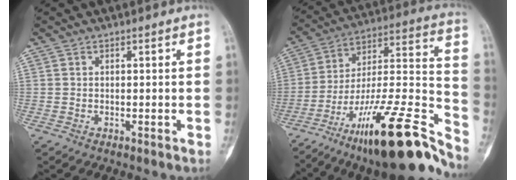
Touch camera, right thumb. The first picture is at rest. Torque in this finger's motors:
{"motor_torque": [1.33, -0.28, 1.57, -1.20, 0.14]}